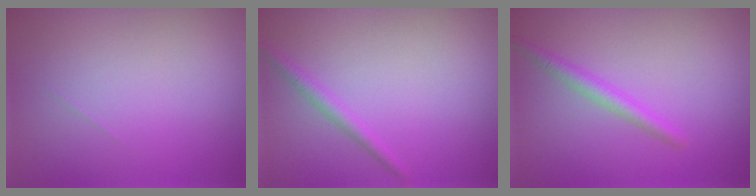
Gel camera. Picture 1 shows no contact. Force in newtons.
{"total": 1.4, "press": 1.4, "slide": 0.1}
{"total": 1.8, "press": 1.8, "slide": 0.1}